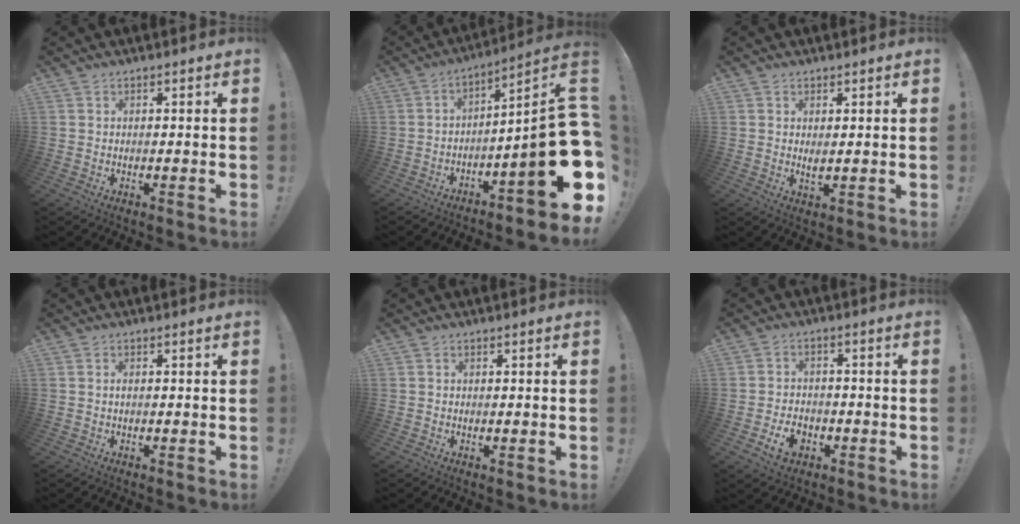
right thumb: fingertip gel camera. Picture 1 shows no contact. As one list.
[{"total": 17.9, "force": [-4.2, 2.7, 17.2], "torque": [-0.244, 0.002, -0.069]}, {"total": 2.0, "force": [1.3, 0.8, 1.4], "torque": [-0.015, -0.011, 0.021]}, {"total": 0.5, "force": [-0.1, 0.1, 0.5], "torque": [-0.011, 0.002, -0.003]}, {"total": 0.5, "force": [0.4, 0.2, -0.1], "torque": [0.009, 0.000, 0.006]}, {"total": 6.5, "force": [-3.0, 4.8, 3.3], "torque": [-0.051, 0.014, -0.054]}]